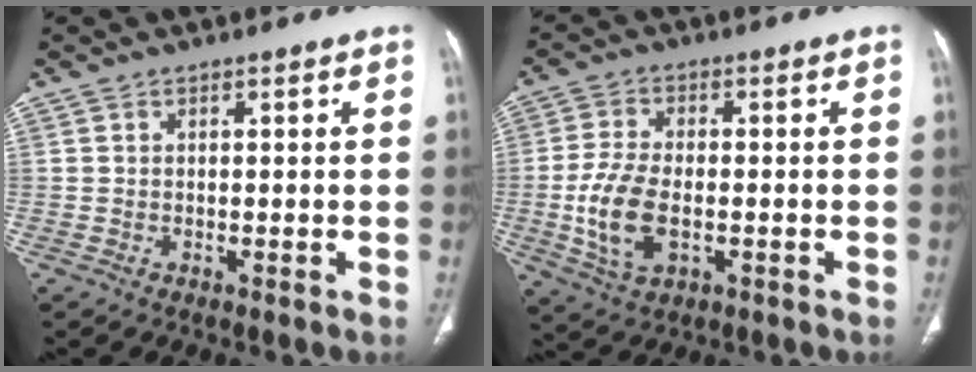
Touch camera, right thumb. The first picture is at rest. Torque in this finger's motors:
{"motor_torque": [0.17, 0.20, 0.96, 0.04, 0.23]}